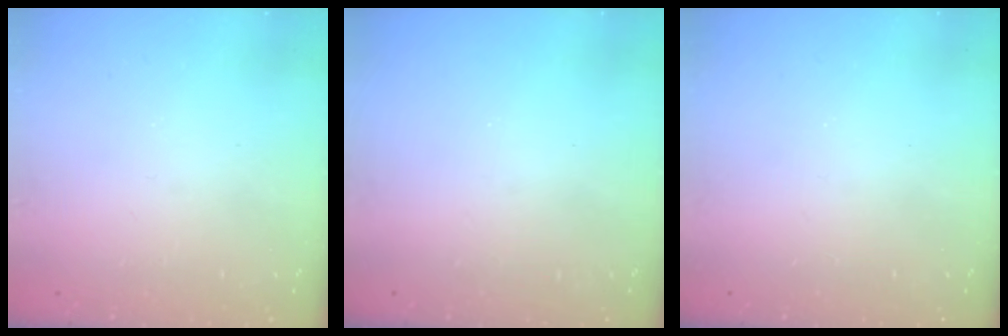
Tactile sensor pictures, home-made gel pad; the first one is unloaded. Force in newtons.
{"total": 0.0}
{"total": 0.0}